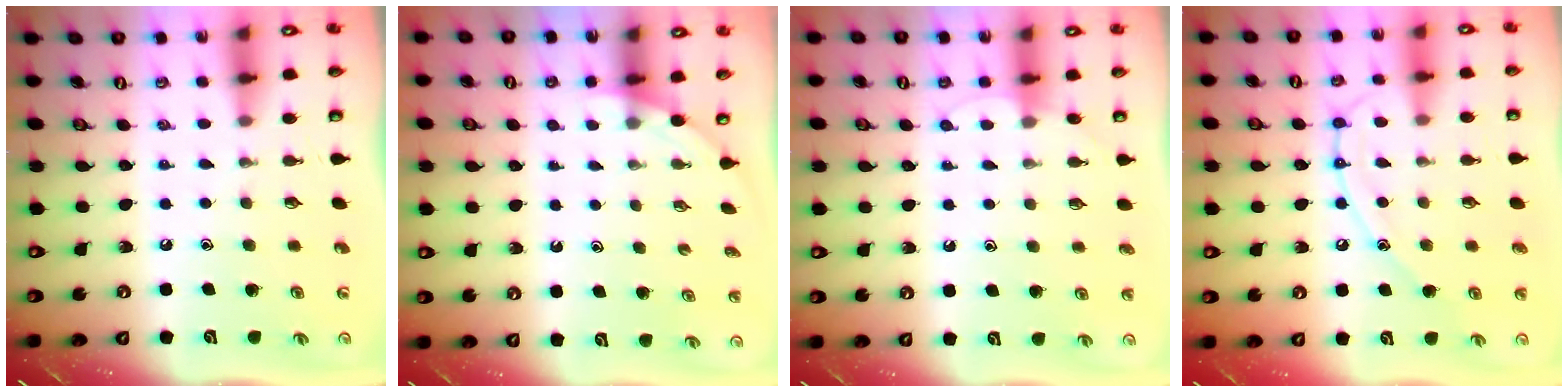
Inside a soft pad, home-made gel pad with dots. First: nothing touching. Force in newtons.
{"total": 0.9, "press": 0.9, "slide": 0.2}
{"total": 3.7, "press": 3.7, "slide": 0.3}
{"total": 11.0, "press": 11.0, "slide": 1.0}